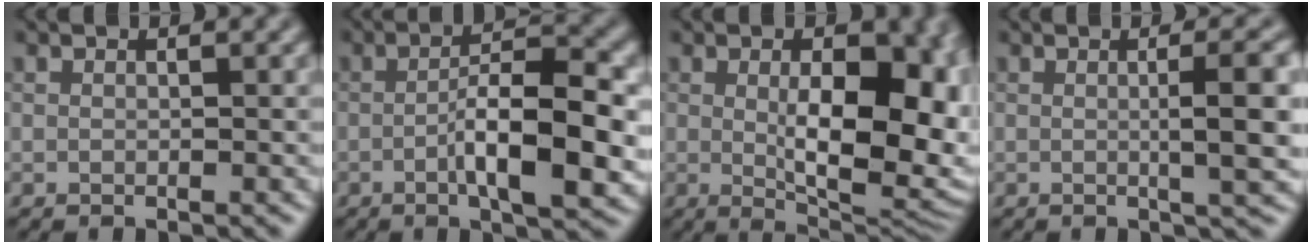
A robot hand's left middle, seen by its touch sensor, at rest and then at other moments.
{"total": 7.8, "force": [-2.0, 2.1, 7.3], "torque": [-0.118, 0.005, -0.034]}
{"total": 11.0, "force": [0.0, 5.3, 9.6], "torque": [-0.121, -0.013, 0.014]}
{"total": 5.3, "force": [0.2, 1.1, 5.2], "torque": [-0.072, 0.007, 0.001]}